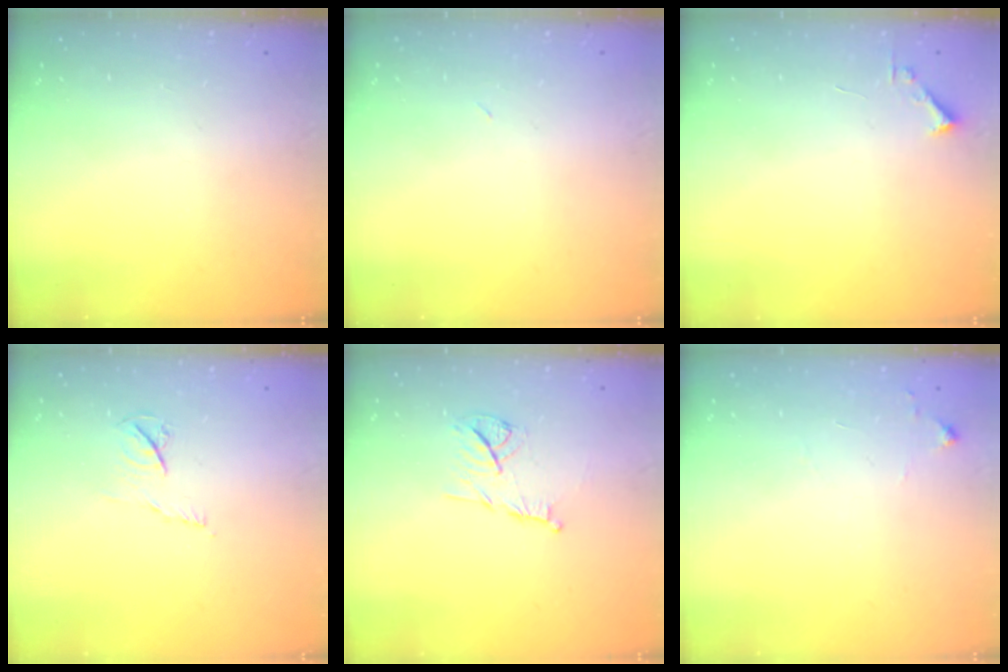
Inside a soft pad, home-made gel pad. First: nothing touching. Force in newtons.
{"total": 2.9, "press": 2.9, "slide": 0.7}
{"total": 1.7, "press": 1.7, "slide": 0.2}
{"total": 5.4, "press": 5.3, "slide": 0.7}
{"total": 8.6, "press": 8.6, "slide": 0.7}
{"total": 6.7, "press": 6.7, "slide": 0.9}